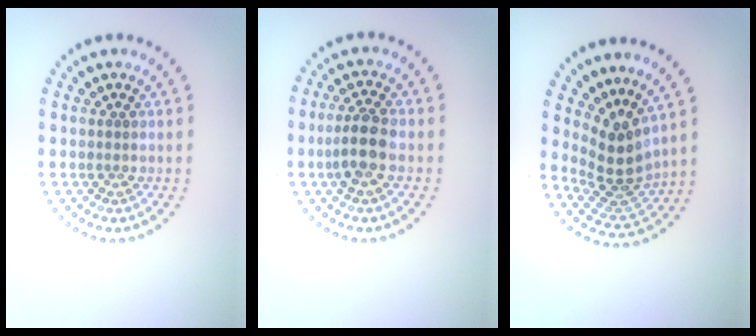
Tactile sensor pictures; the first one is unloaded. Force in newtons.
{"total": 3.4, "press": 3.3, "slide": 0.9}
{"total": 4.1, "press": 3.0, "slide": 2.9}